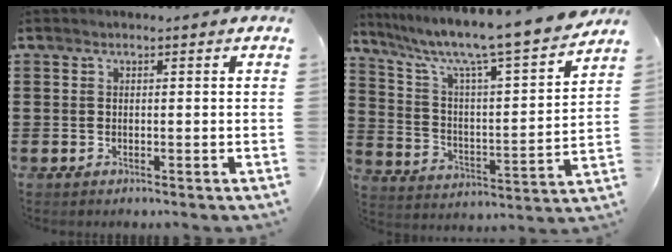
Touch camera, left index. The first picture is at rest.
{"total": 8.8, "force": [7.5, 0.3, 4.6], "torque": [-0.123, -0.060, 0.116]}